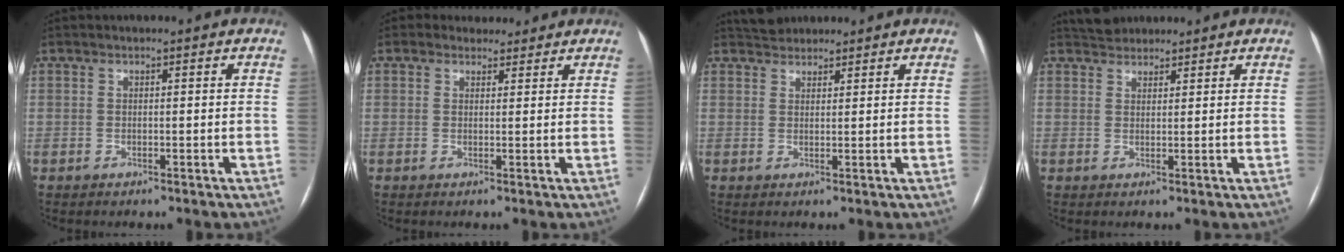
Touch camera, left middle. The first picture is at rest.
{"total": 3.1, "force": [2.6, 1.7, -0.1], "torque": [0.006, 0.012, 0.031]}
{"total": 2.9, "force": [2.8, 1.0, 0.1], "torque": [-0.005, 0.019, 0.048]}
{"total": 3.2, "force": [2.9, 1.1, 0.2], "torque": [-0.006, 0.020, 0.051]}